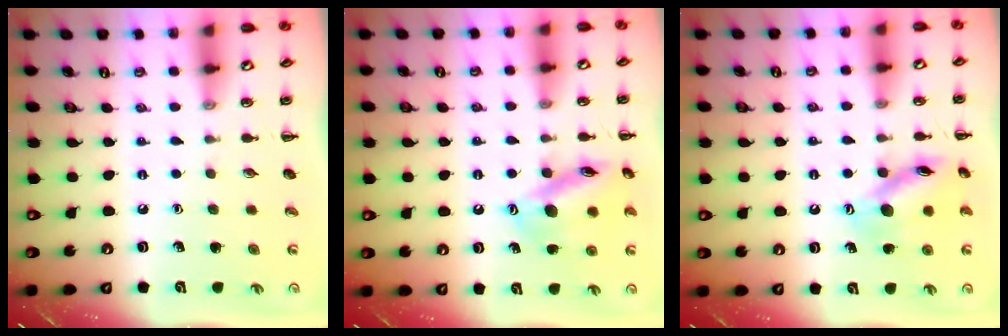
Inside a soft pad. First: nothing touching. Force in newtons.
{"total": 15.1, "press": 15.0, "slide": 1.9}
{"total": 13.7, "press": 13.7, "slide": 0.9}